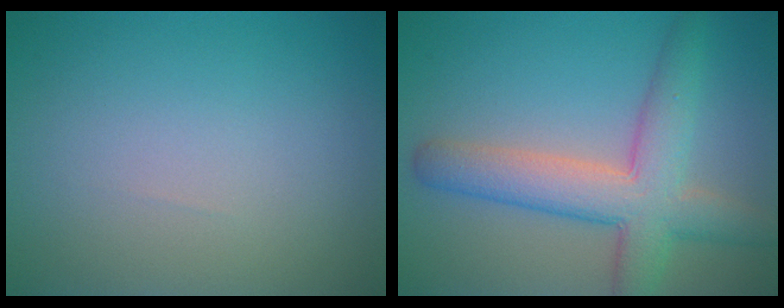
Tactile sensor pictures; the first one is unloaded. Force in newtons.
{"total": 6.6, "press": 6.6, "slide": 0.3}